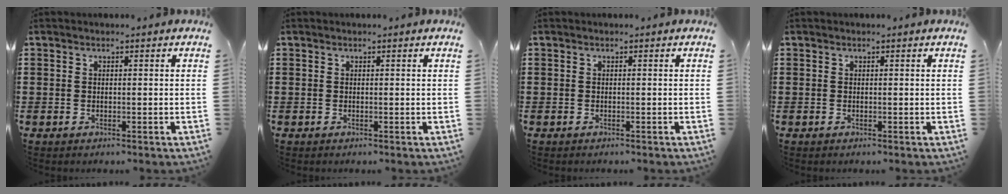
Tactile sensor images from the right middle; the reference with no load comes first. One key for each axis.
{"total": 0.0}
{"total": 0.0}
{"total": 0.0}